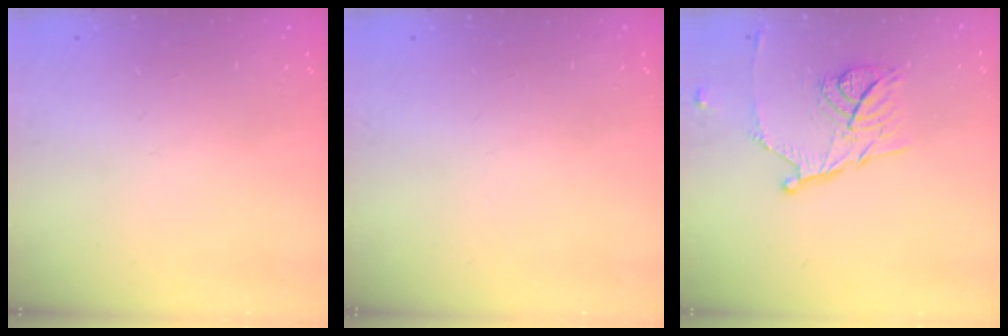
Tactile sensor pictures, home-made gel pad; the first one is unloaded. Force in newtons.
{"total": 0.0}
{"total": 13.2, "press": 13.2, "slide": 0.3}